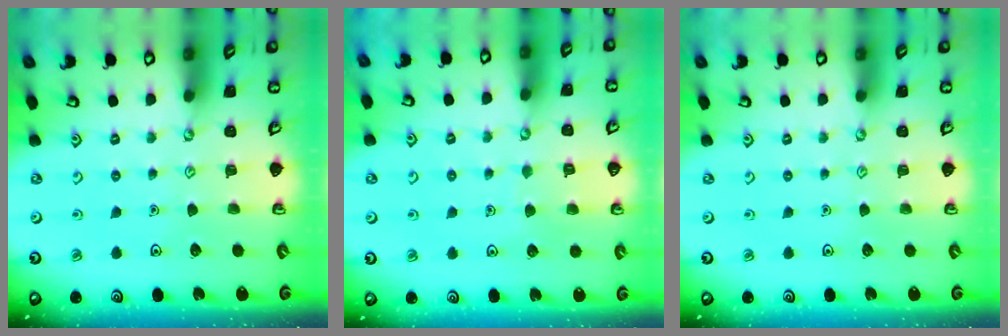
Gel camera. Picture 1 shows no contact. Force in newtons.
{"total": 5.0, "press": 4.9, "slide": 0.4}
{"total": 0.0}